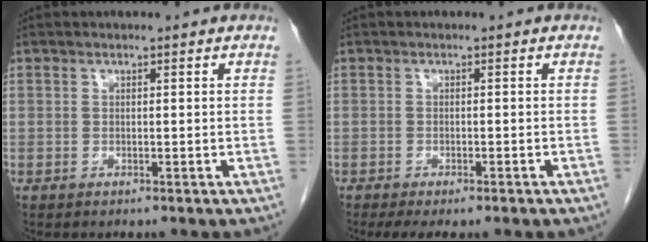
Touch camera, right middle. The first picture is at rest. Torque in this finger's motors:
{"motor_torque": [1.21, -0.92, 0.12, 0.11]}